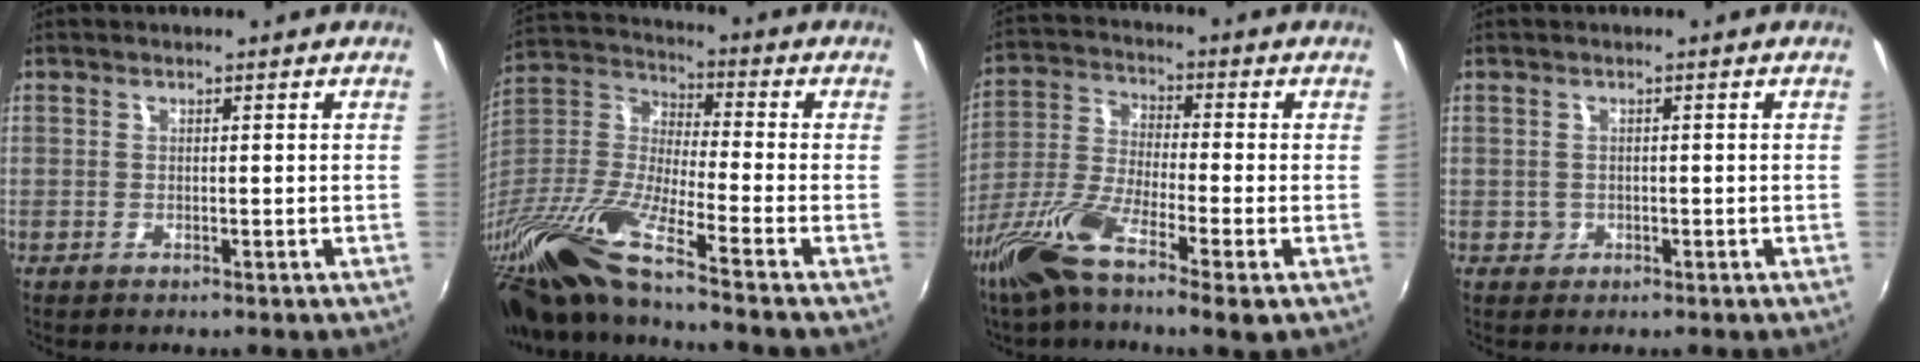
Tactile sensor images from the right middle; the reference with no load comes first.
{"total": 21.5, "force": [-16.0, 0.7, 14.3], "torque": [-0.272, -0.048, -0.309]}
{"total": 12.4, "force": [-7.2, 2.0, 9.9], "torque": [-0.215, -0.021, -0.150]}
{"total": 1.2, "force": [-0.3, 1.2, 0.1], "torque": [-0.001, -0.002, -0.003]}